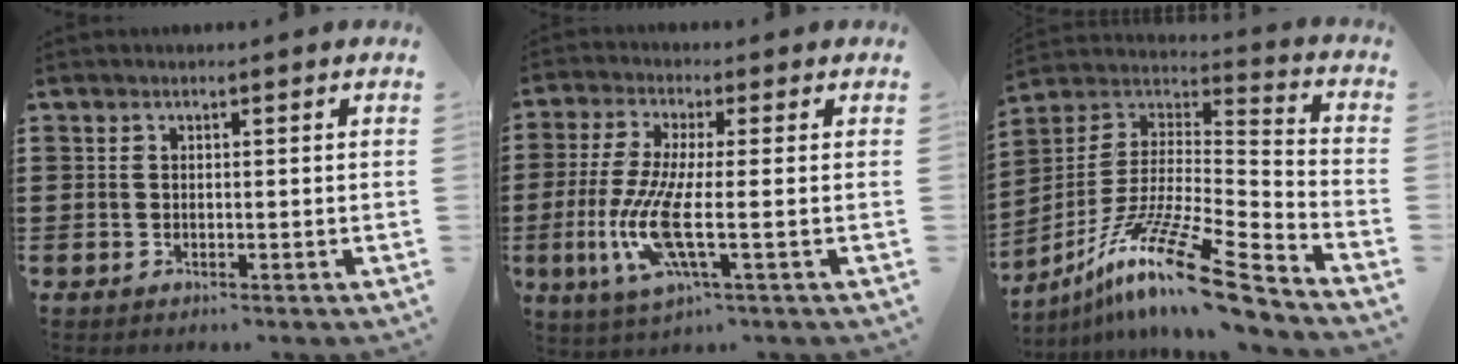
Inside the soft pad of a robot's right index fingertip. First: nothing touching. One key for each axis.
{"total": 9.5, "fx": -2.2, "fy": 1.5, "fz": 9.2, "tx": -0.219, "ty": -0.037, "tz": -0.046}
{"total": 15.7, "fx": -11.0, "fy": 1.7, "fz": 11.0, "tx": -0.209, "ty": 0.021, "tz": -0.205}